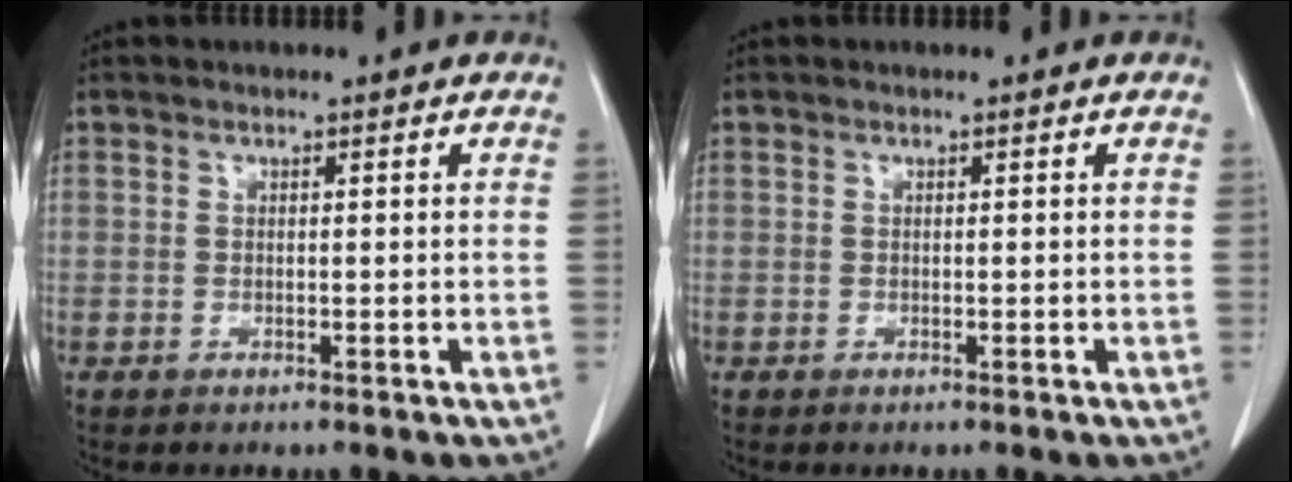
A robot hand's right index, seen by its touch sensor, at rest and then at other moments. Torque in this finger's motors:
{"motor_torque": [0.00, 0.00, 0.02, 0.00]}